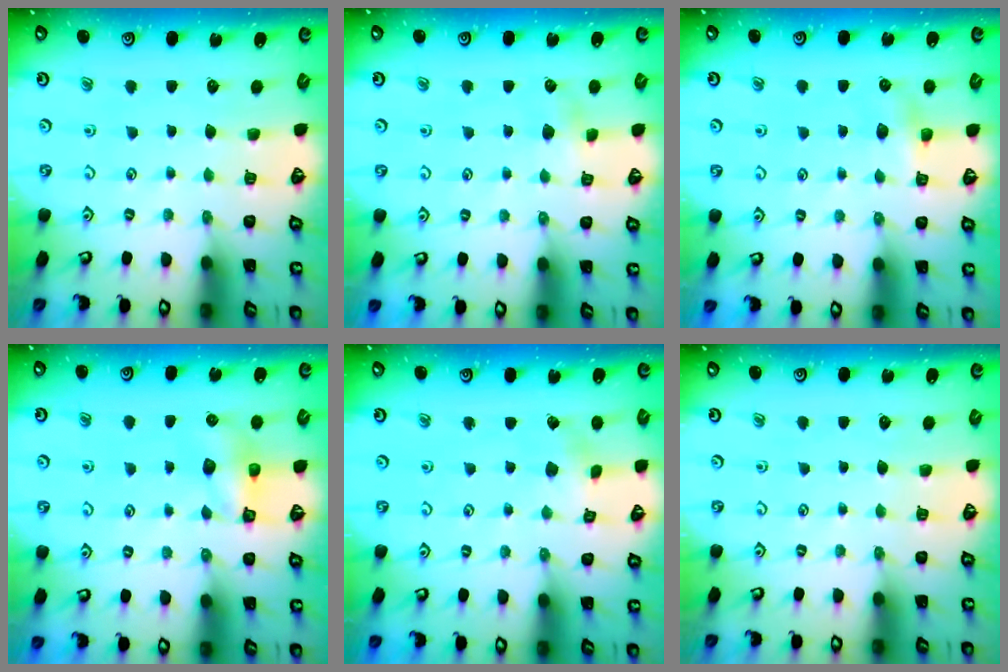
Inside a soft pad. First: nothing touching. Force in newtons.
{"total": 3.2, "press": 3.1, "slide": 0.5}
{"total": 4.4, "press": 4.3, "slide": 0.3}
{"total": 6.6, "press": 6.6, "slide": 0.3}
{"total": 2.8, "press": 2.8, "slide": 0.2}
{"total": 0.0}